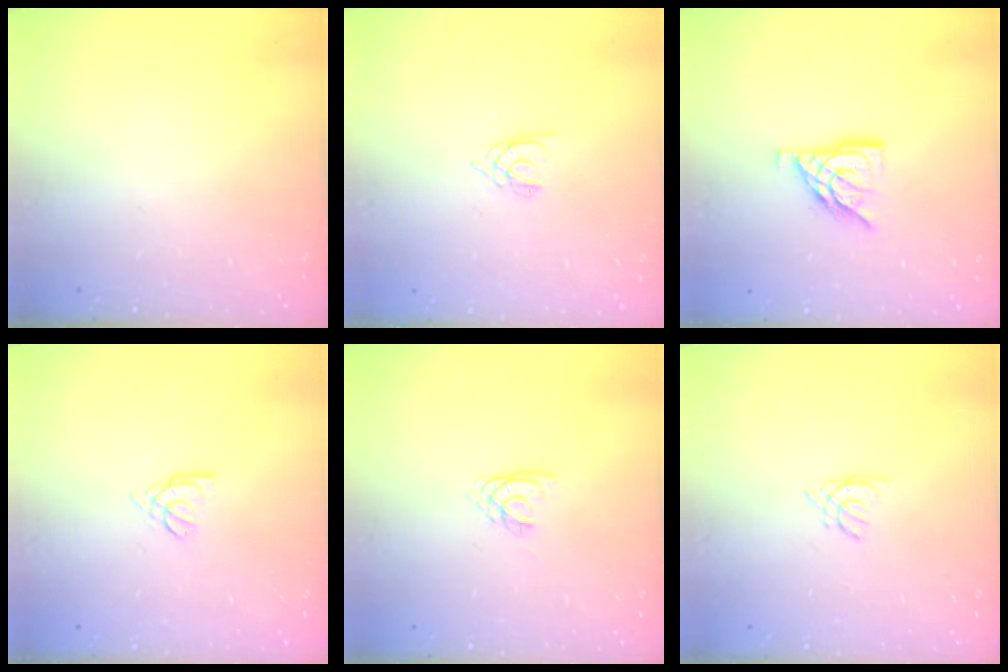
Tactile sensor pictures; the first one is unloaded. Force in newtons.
{"total": 1.6, "press": 1.6, "slide": 0.3}
{"total": 9.9, "press": 9.8, "slide": 1.2}
{"total": 2.5, "press": 2.5, "slide": 0.5}
{"total": 2.2, "press": 2.2, "slide": 0.3}
{"total": 0.5, "press": 0.4, "slide": 0.3}